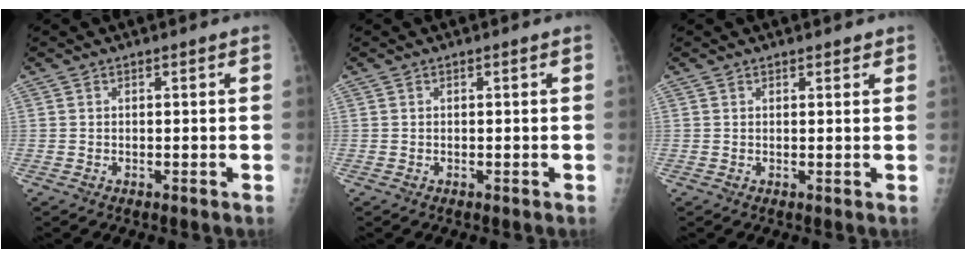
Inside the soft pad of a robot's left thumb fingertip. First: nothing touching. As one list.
[{"total": 0.0}, {"total": 1.4, "force": [1.2, 0.7, 0.4], "torque": [0.007, -0.005, 0.012]}]